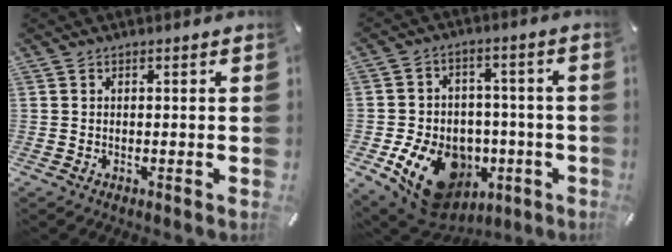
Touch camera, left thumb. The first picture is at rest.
{"total": 17.4, "force": [-6.5, 12.6, 10.1], "torque": [-0.154, 0.036, -0.092]}